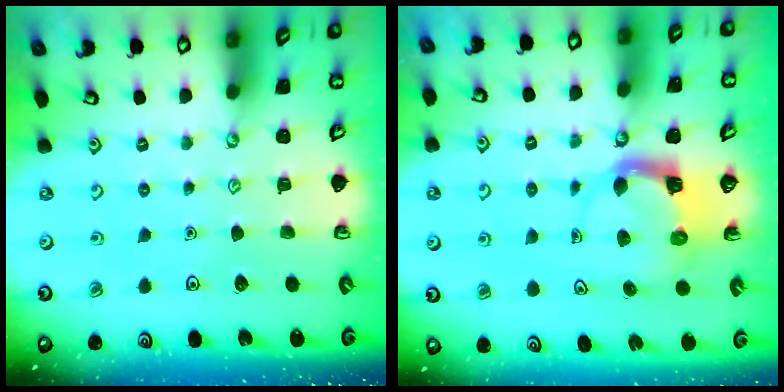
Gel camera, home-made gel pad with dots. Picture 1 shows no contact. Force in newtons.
{"total": 3.7, "press": 3.6, "slide": 0.7}